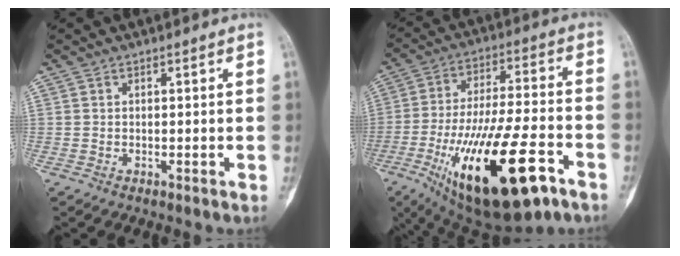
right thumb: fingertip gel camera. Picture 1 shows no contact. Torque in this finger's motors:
{"motor_torque": [1.04, 0.33, 2.29, -0.48, 0.72]}